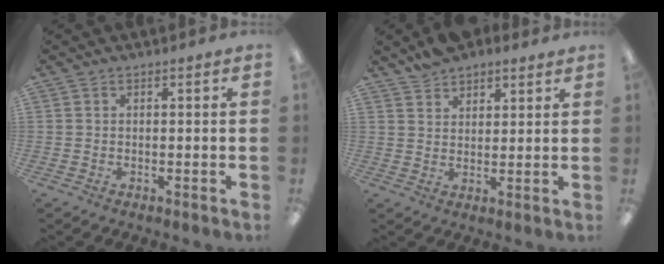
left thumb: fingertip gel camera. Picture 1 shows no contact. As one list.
[{"total": 4.9, "force": [4.3, 2.4, 0.7], "torque": [-0.017, -0.019, 0.081]}]